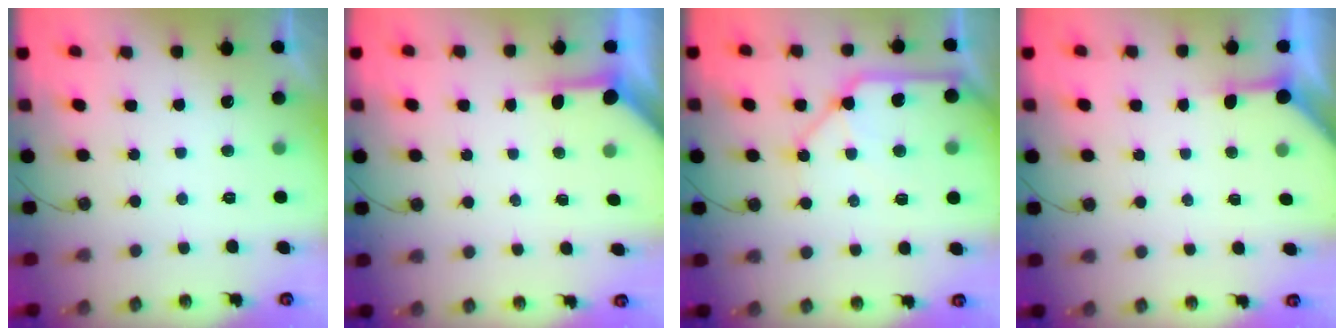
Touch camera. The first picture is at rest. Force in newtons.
{"total": 3.9, "press": 3.8, "slide": 0.4}
{"total": 14.3, "press": 14.2, "slide": 1.7}
{"total": 3.7, "press": 3.7, "slide": 0.4}